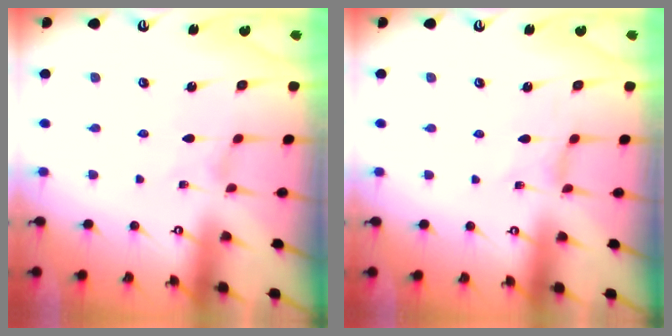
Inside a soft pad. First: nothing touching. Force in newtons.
{"total": 0.6, "press": 0.6, "slide": 0.1}